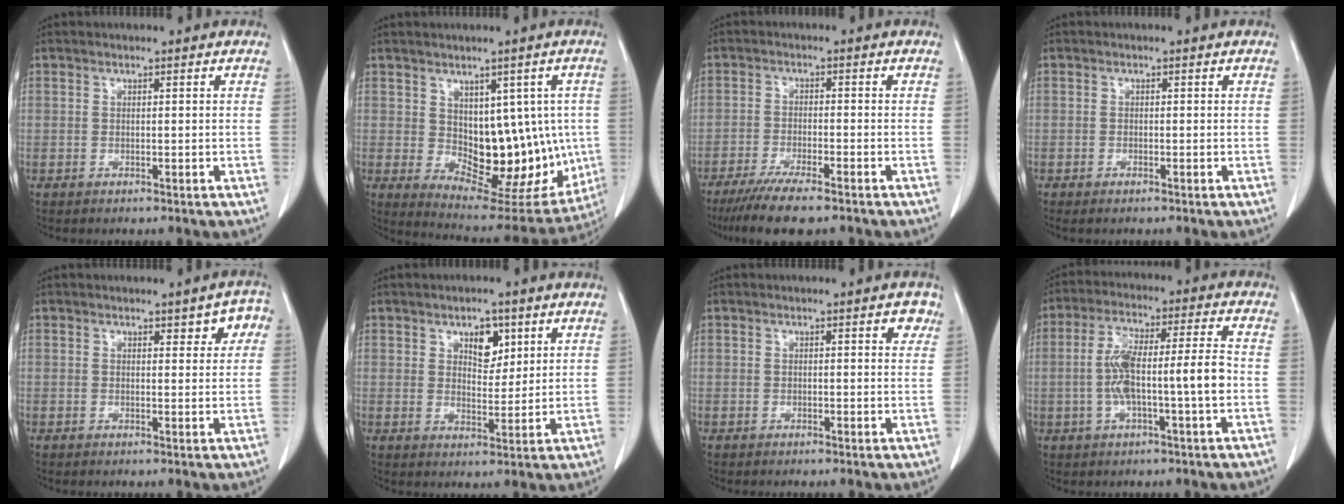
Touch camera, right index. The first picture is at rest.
{"total": 15.3, "force": [-0.2, 8.4, 12.8], "torque": [-0.156, 0.002, 0.027]}
{"total": 8.4, "force": [-6.7, 0.7, 5.1], "torque": [-0.082, -0.020, -0.107]}
{"total": 0.8, "force": [-0.6, 0.2, 0.5], "torque": [-0.012, -0.002, -0.005]}
{"total": 3.9, "force": [1.8, 1.7, 3.0], "torque": [-0.023, 0.009, 0.018]}
{"total": 4.9, "force": [2.5, 2.7, 3.2], "torque": [-0.046, 0.001, 0.042]}
{"total": 2.1, "force": [1.2, 0.9, 1.5], "torque": [-0.012, 0.000, 0.010]}
{"total": 10.2, "force": [-1.4, 0.9, 10.0], "torque": [-0.188, 0.024, -0.026]}